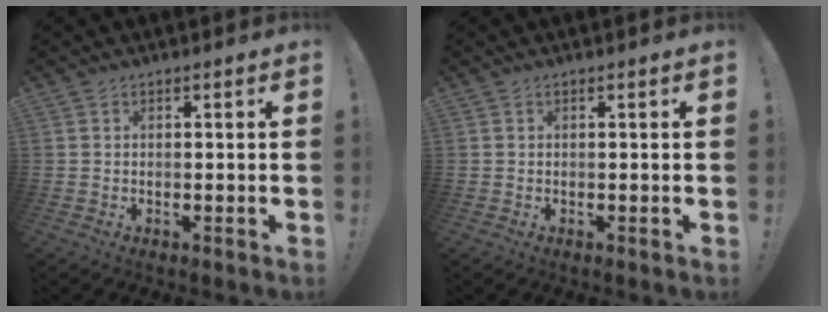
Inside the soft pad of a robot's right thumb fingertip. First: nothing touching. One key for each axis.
{"total": 0.0}